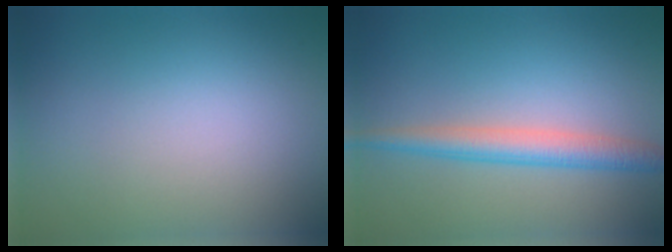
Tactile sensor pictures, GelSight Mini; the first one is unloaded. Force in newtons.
{"total": 3.4, "press": 3.4, "slide": 0.1}